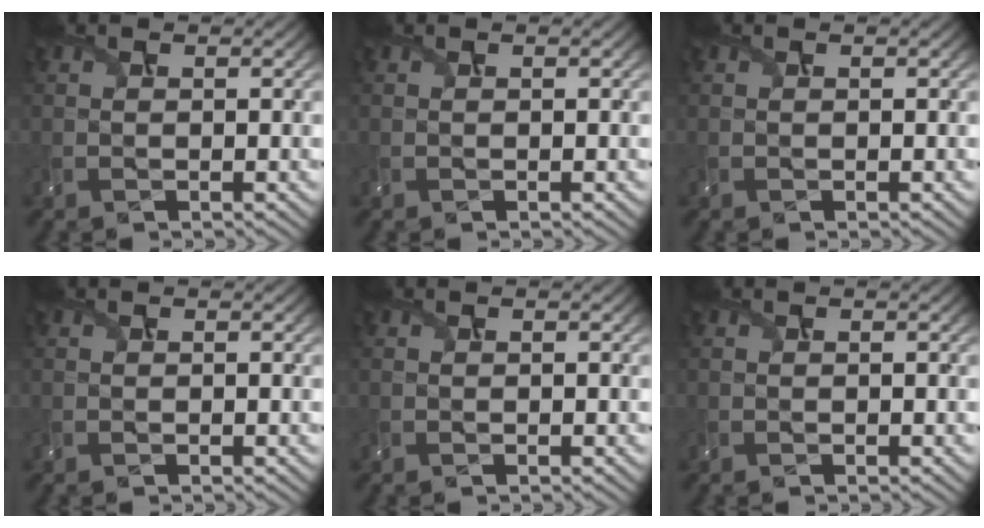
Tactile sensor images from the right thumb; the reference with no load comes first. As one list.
[{"total": 0.0}, {"total": 0.0}, {"total": 0.0}, {"total": 0.0}, {"total": 0.0}]